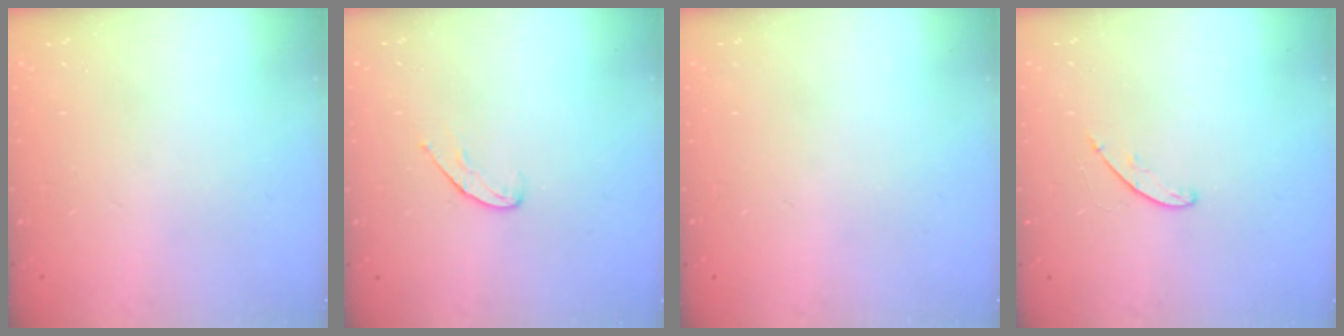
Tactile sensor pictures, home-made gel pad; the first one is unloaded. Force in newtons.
{"total": 5.4, "press": 5.4, "slide": 0.5}
{"total": 0.0}
{"total": 4.1, "press": 4.0, "slide": 0.4}